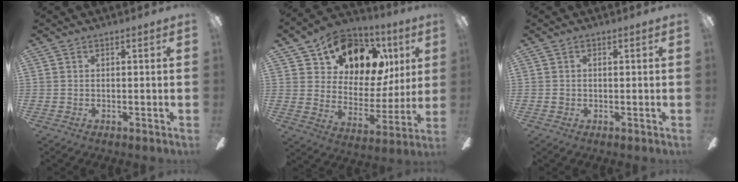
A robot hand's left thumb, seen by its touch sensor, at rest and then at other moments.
{"total": 15.8, "force": [9.8, 10.4, 6.9], "torque": [-0.120, -0.051, 0.180]}
{"total": 0.8, "force": [-0.1, 0.6, 0.4], "torque": [-0.008, 0.005, -0.004]}